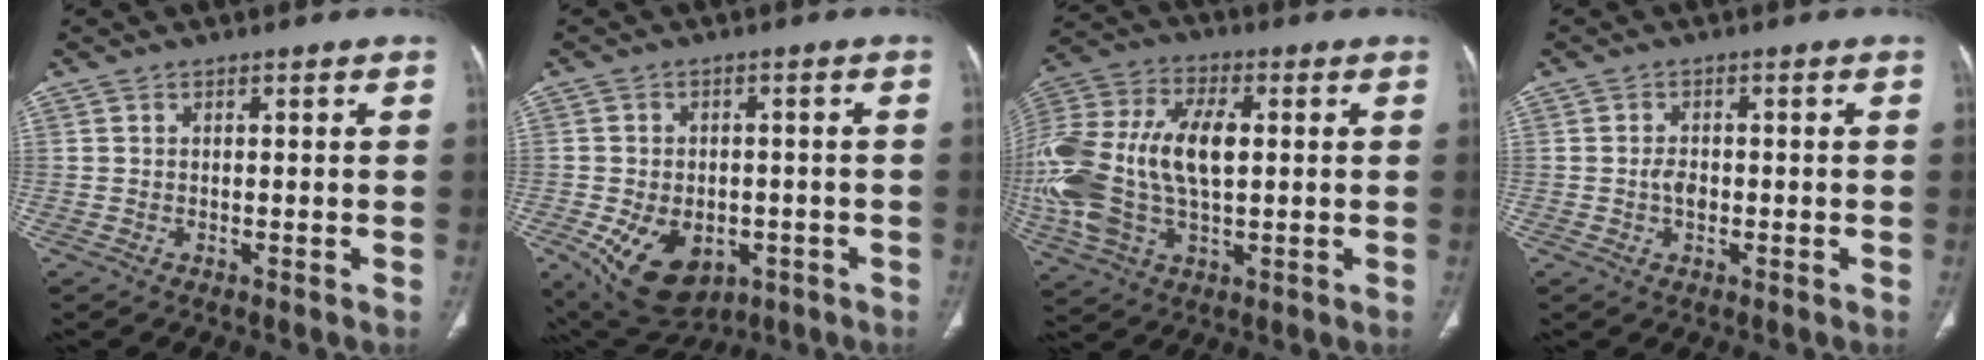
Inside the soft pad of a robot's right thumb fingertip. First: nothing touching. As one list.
[{"total": 13.7, "force": [-5.1, 9.2, 8.8], "torque": [-0.140, 0.005, -0.061]}, {"total": 25.3, "force": [1.1, 14.3, 20.8], "torque": [-0.490, 0.016, 0.025]}, {"total": 2.8, "force": [-0.5, 1.8, 2.0], "torque": [-0.030, 0.004, -0.011]}]